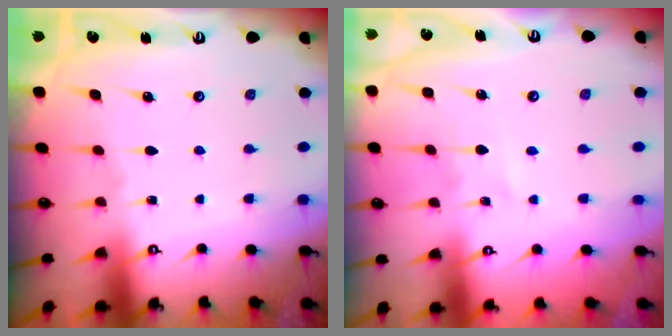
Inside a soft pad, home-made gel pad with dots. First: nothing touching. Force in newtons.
{"total": 2.8, "press": 2.8, "slide": 0.4}